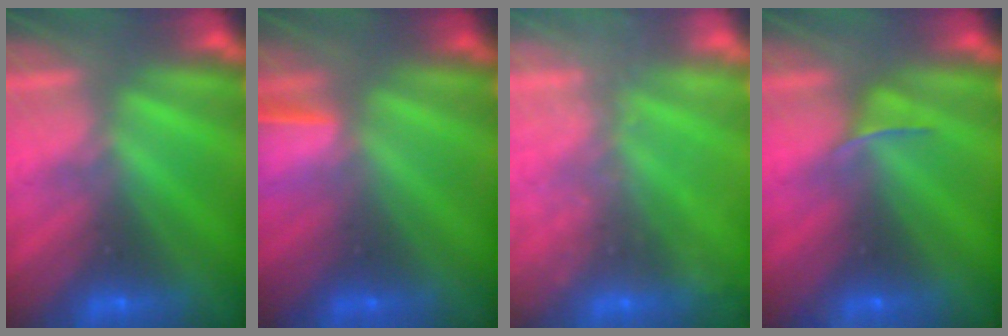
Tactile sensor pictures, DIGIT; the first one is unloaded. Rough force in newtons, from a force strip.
{"total": 1.6}
{"total": 2.4}
{"total": 2.6}